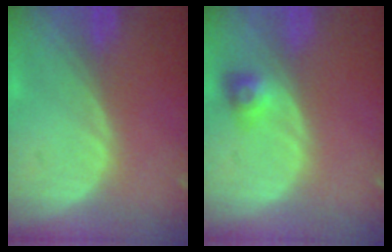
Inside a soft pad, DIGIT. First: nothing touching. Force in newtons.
{"total": 3.0, "press": 2.7, "slide": 1.3}